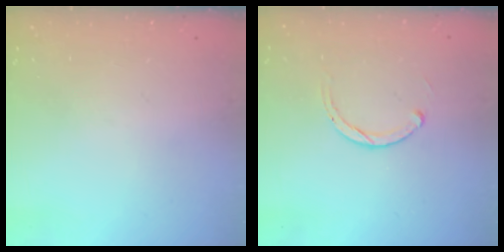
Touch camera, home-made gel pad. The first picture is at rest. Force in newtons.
{"total": 1.8, "press": 1.8, "slide": 0.2}